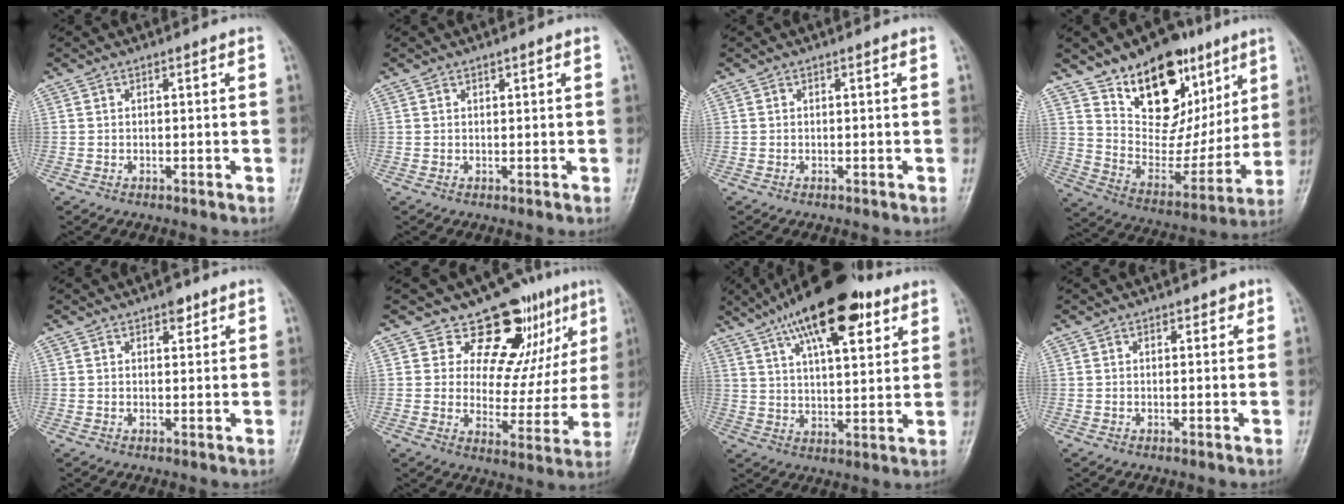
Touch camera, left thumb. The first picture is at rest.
{"total": 0.5, "force": [0.4, 0.2, 0.2], "torque": [-0.005, -0.003, 0.007]}
{"total": 0.0}
{"total": 22.2, "force": [12.7, 13.1, 12.6], "torque": [-0.131, -0.053, 0.218]}
{"total": 2.5, "force": [1.6, 1.3, 1.4], "torque": [-0.009, -0.007, 0.022]}
{"total": 14.7, "force": [9.4, 7.8, 8.1], "torque": [-0.048, -0.055, 0.133]}
{"total": 19.2, "force": [10.8, 7.2, 14.2], "torque": [-0.209, -0.021, 0.175]}
{"total": 1.7, "force": [1.0, 1.1, 0.8], "torque": [0.004, -0.002, 0.008]}